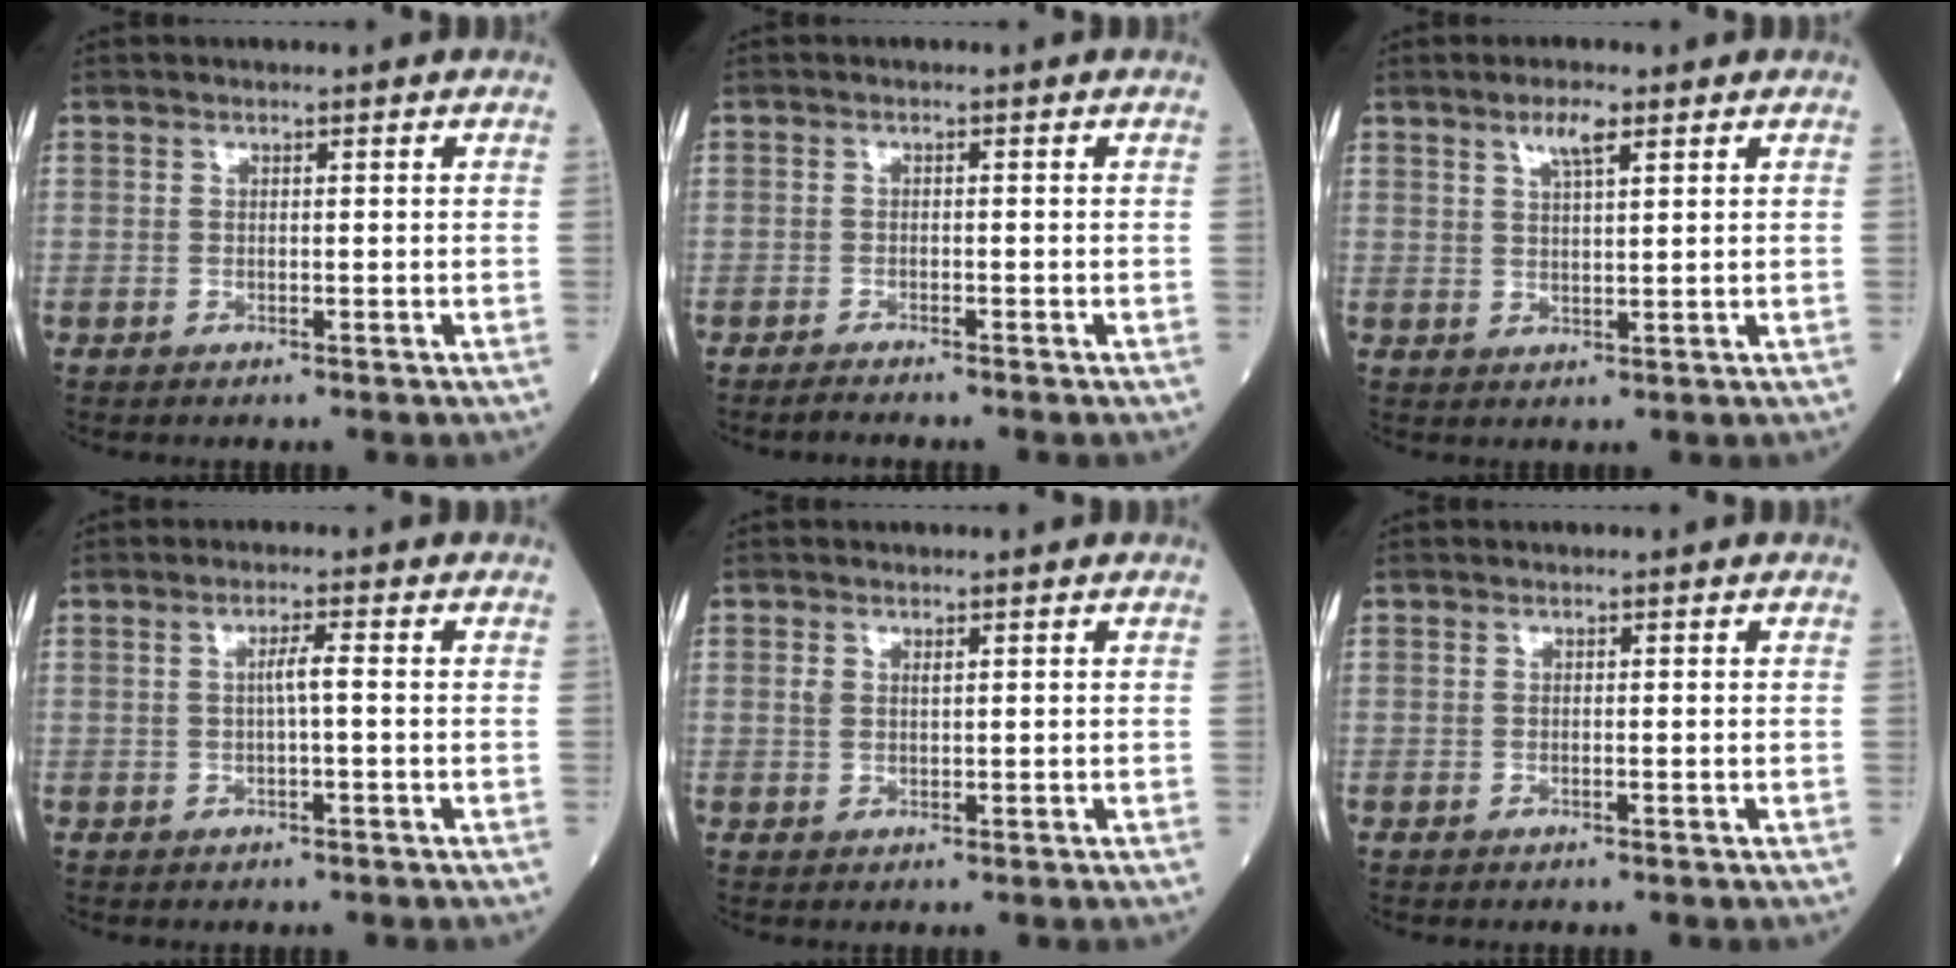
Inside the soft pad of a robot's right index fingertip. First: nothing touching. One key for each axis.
{"total": 1.7, "fx": -1.7, "fy": -0.2, "fz": 0.5, "tx": -0.013, "ty": -0.003, "tz": -0.028}
{"total": 3.4, "fx": 2.2, "fy": 0.5, "fz": 2.6, "tx": -0.051, "ty": 0.002, "tz": 0.041}
{"total": 2.0, "fx": 0.0, "fy": -0.2, "fz": 2.0, "tx": -0.034, "ty": 0.002, "tz": -0.001}
{"total": 1.6, "fx": 0.6, "fy": 0.8, "fz": 1.2, "tx": -0.031, "ty": 0.006, "tz": 0.016}
{"total": 0.0}